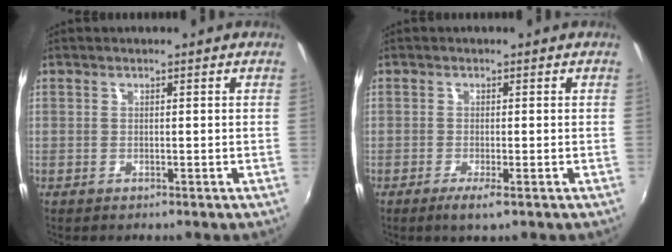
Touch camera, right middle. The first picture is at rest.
{"total": 2.3, "force": [-1.3, 0.0, 1.9], "torque": [-0.043, -0.011, -0.026]}